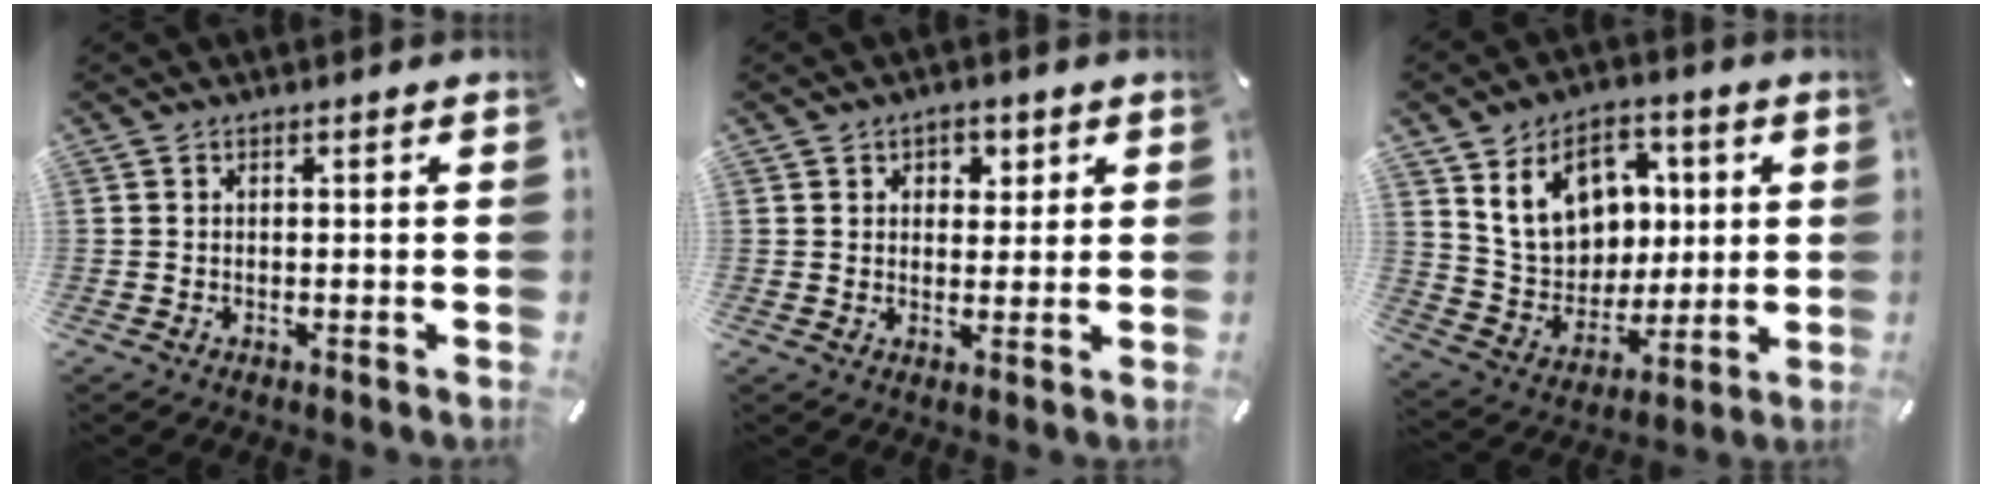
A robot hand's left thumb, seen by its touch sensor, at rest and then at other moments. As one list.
[{"total": 3.5, "force": [1.4, 3.0, 1.0], "torque": [0.004, -0.004, 0.016]}, {"total": 15.5, "force": [5.5, 12.6, 7.2], "torque": [-0.118, -0.009, 0.112]}]